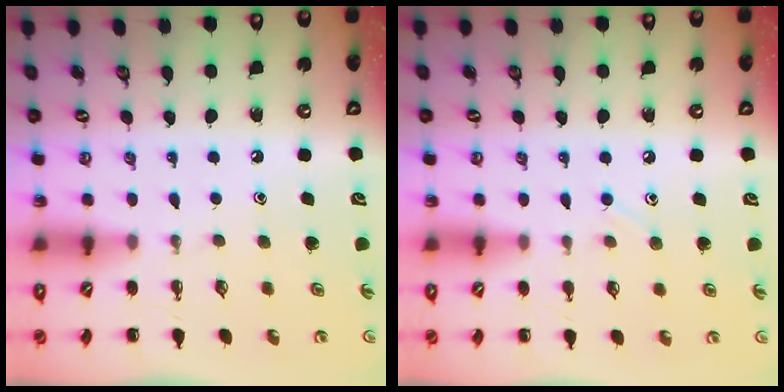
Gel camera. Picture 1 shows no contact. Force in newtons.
{"total": 4.2, "press": 3.9, "slide": 1.5}